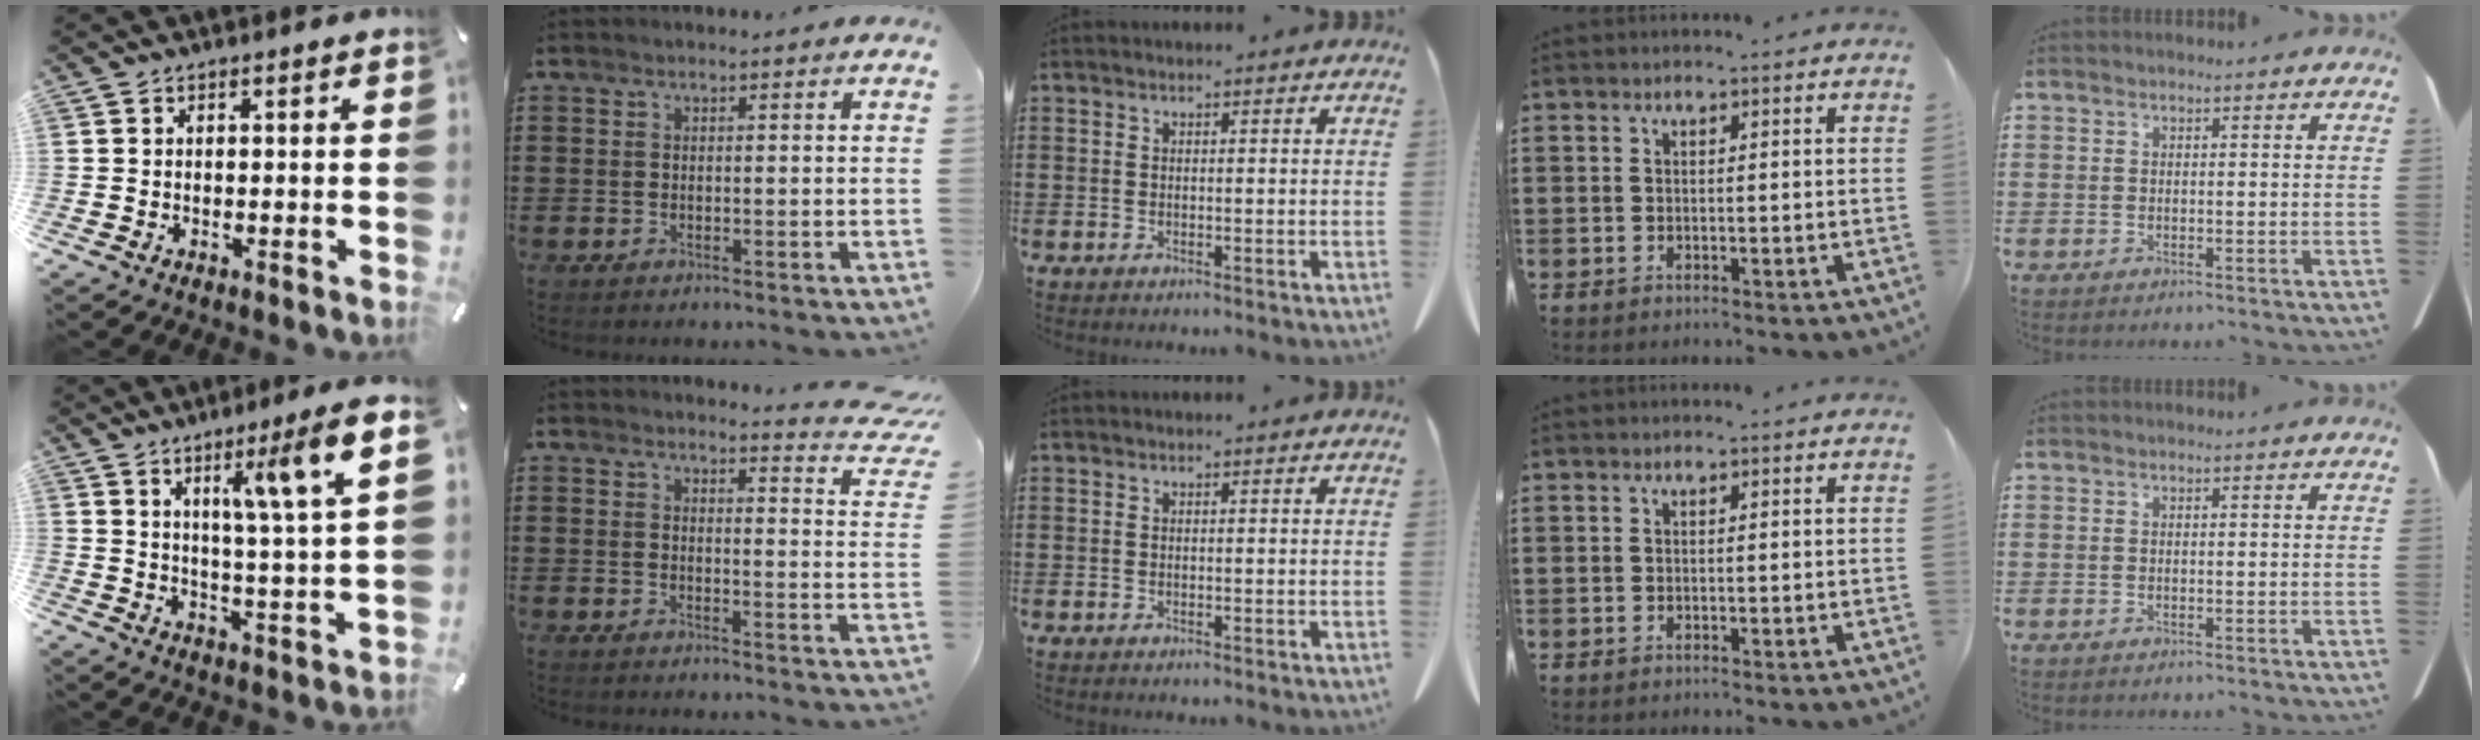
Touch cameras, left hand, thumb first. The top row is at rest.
{"thumb": {"total": 11.7, "force": [6.0, 0.0, 10.0], "torque": [-0.157, -0.032, 0.084]}, "index": {"total": 3.8, "force": [3.6, 0.1, 1.3], "torque": [-0.025, -0.023, 0.060]}}